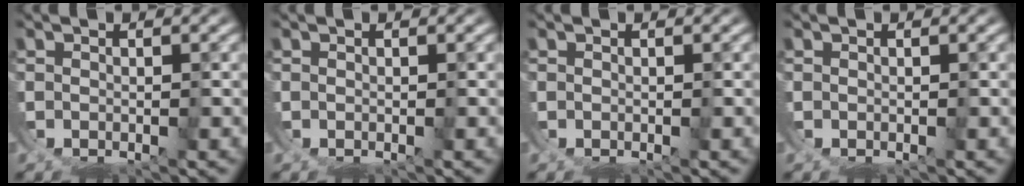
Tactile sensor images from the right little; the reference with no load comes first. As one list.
[{"total": 0.0}, {"total": 0.0}, {"total": 0.0}]